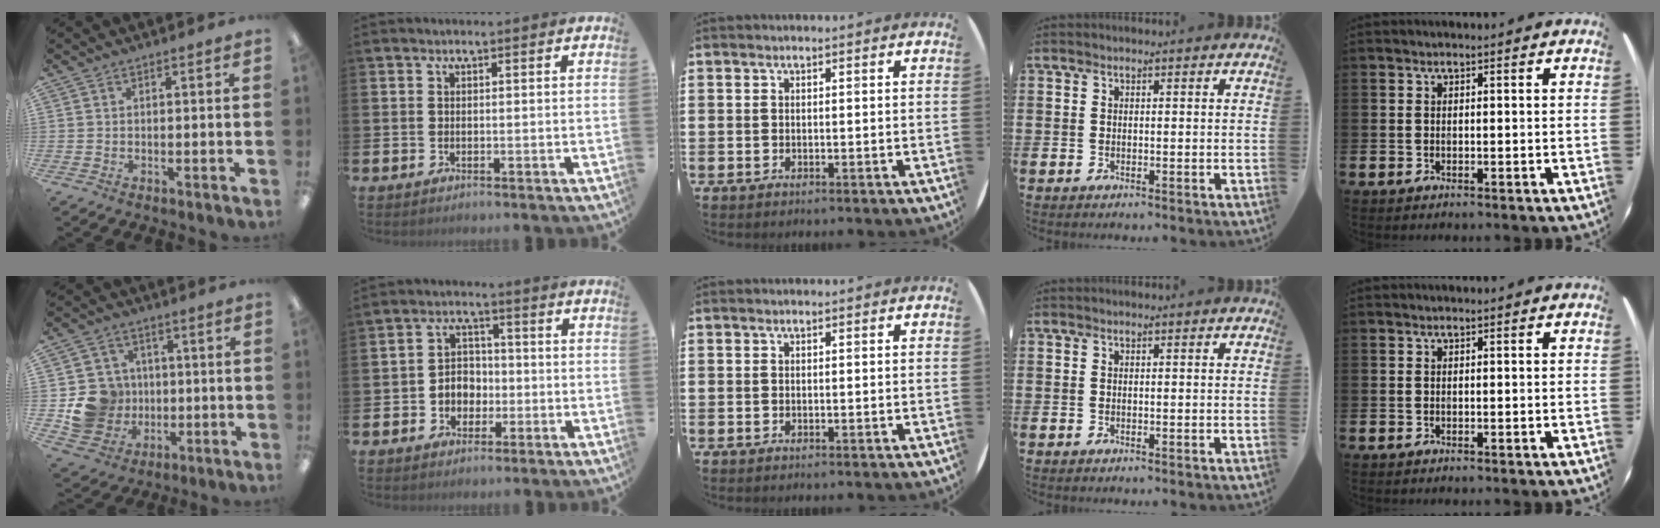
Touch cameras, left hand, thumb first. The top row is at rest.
{"thumb": {"total": 11.7, "force": [-1.4, 11.2, 3.1], "torque": [-0.062, 0.018, -0.010]}, "index": {"total": 3.8, "force": [-0.9, 3.4, 1.3], "torque": [-0.023, 0.001, -0.028]}}